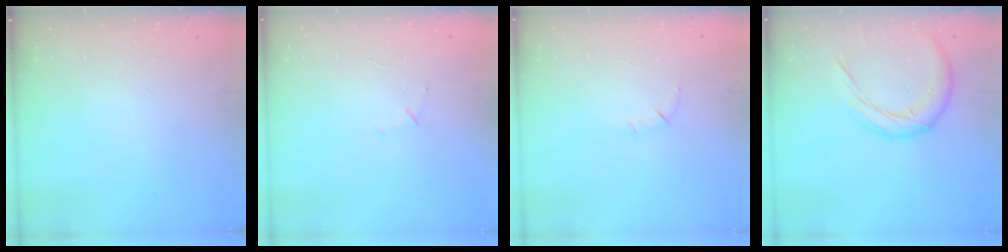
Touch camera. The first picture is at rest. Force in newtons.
{"total": 4.0, "press": 3.8, "slide": 1.0}
{"total": 4.7, "press": 4.5, "slide": 1.3}
{"total": 9.8, "press": 9.8, "slide": 1.0}